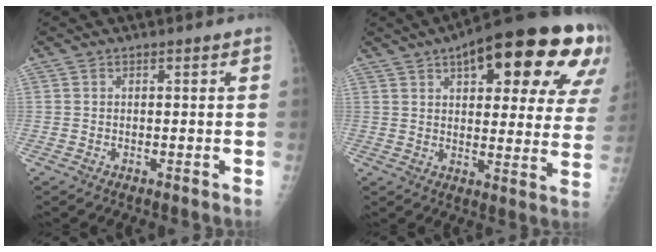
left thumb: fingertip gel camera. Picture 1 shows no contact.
{"total": 27.1, "force": [13.0, 9.9, 21.6], "torque": [-0.253, 0.001, 0.173]}